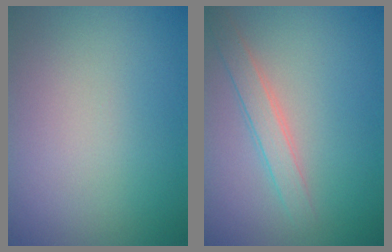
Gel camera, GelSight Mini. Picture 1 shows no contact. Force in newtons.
{"total": 2.3, "press": 2.3, "slide": 0.1}